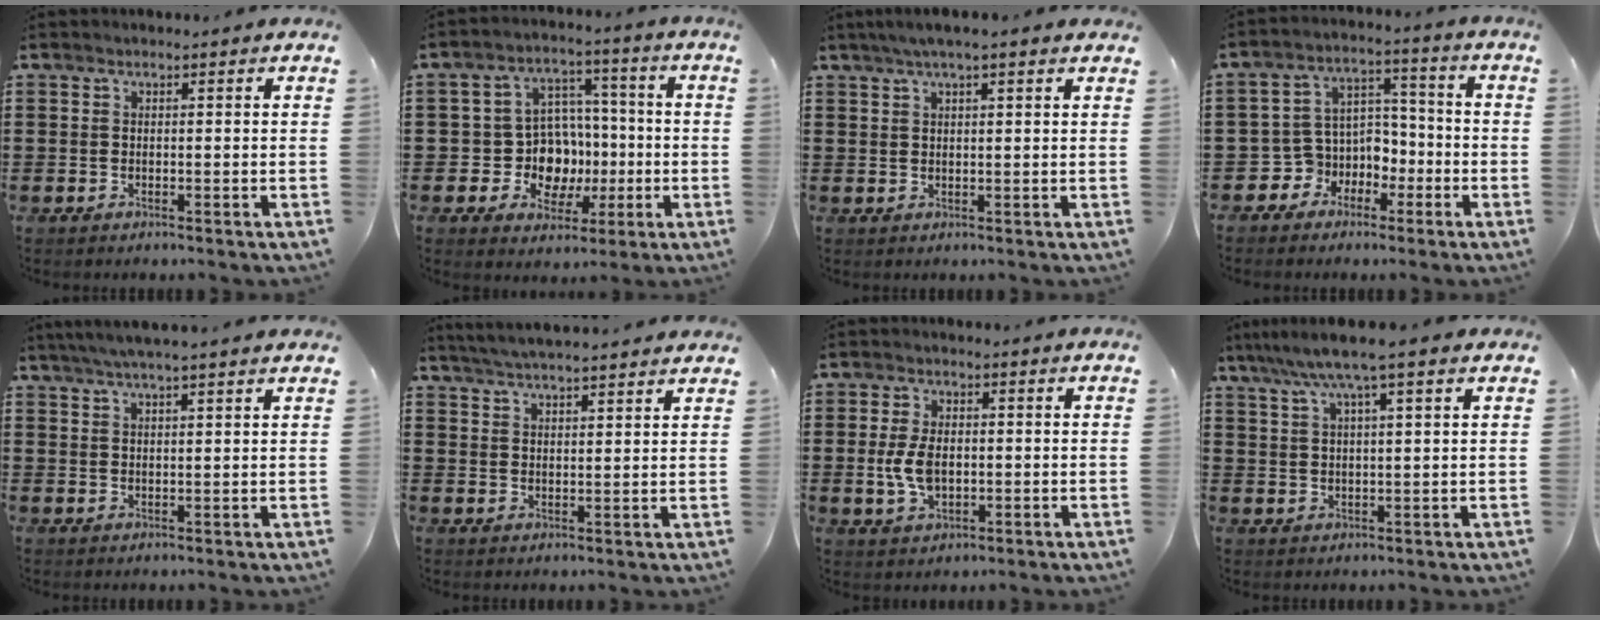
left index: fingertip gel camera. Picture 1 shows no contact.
{"total": 9.5, "force": [-1.2, 8.5, 4.1], "torque": [-0.097, 0.014, -0.014]}
{"total": 2.9, "force": [1.9, 0.2, 2.2], "torque": [-0.045, 0.004, 0.034]}
{"total": 5.8, "force": [-1.9, 5.5, 0.6], "torque": [-0.036, -0.006, -0.033]}
{"total": 3.7, "force": [3.2, -0.3, 1.7], "torque": [-0.042, -0.004, 0.059]}
{"total": 3.9, "force": [3.8, -0.5, 0.8], "torque": [-0.027, -0.014, 0.068]}
{"total": 5.7, "force": [-0.3, 3.4, 4.6], "torque": [-0.109, 0.001, -0.011]}
{"total": 6.2, "force": [4.3, 0.2, 4.5], "torque": [-0.098, -0.007, 0.073]}